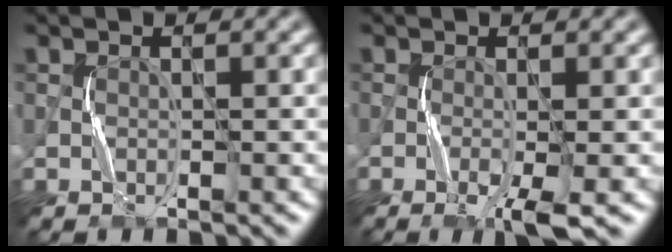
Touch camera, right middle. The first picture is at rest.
{"total": 2.8, "force": [-1.3, 0.1, 2.5], "torque": [-0.049, -0.003, -0.026]}